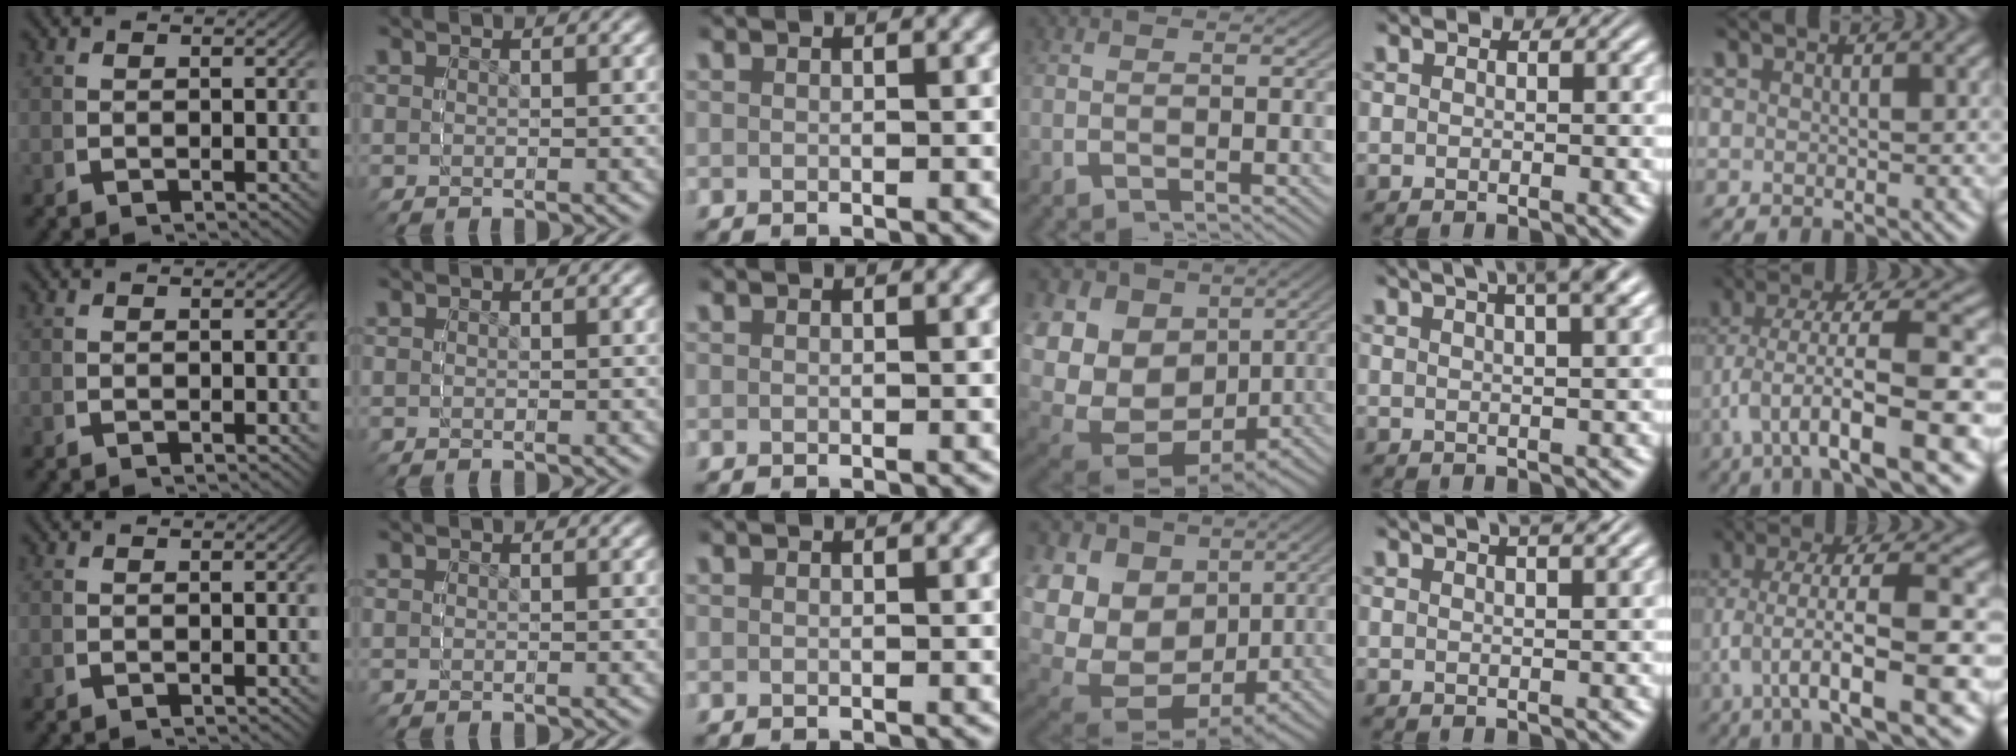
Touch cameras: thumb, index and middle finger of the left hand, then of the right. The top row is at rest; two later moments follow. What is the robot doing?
{"motion": "grasp_and_lifting", "object": "sponge"}